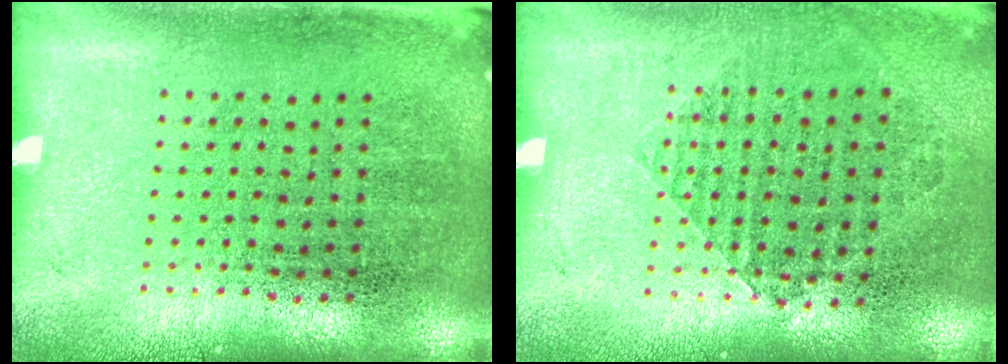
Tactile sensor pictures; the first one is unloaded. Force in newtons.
{"total": 0.9, "press": 0.9, "slide": 0.2}